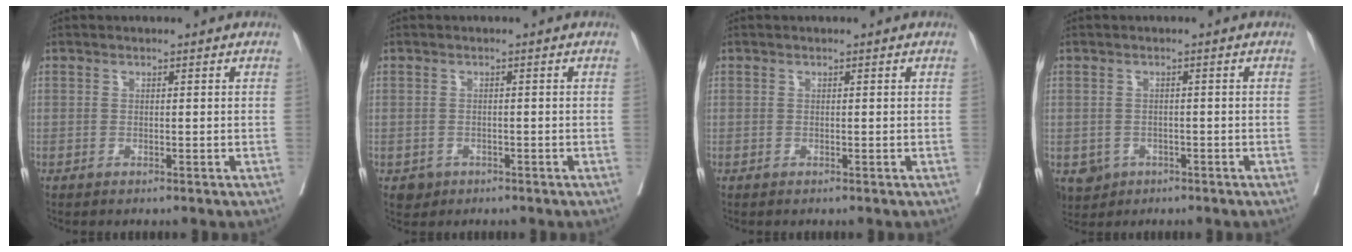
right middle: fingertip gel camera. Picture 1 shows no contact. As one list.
[{"total": 1.8, "force": [-0.9, 1.5, 0.2], "torque": [-0.001, 0.005, -0.010]}, {"total": 0.0}, {"total": 4.1, "force": [-2.0, 3.4, 1.0], "torque": [-0.016, 0.000, -0.025]}]